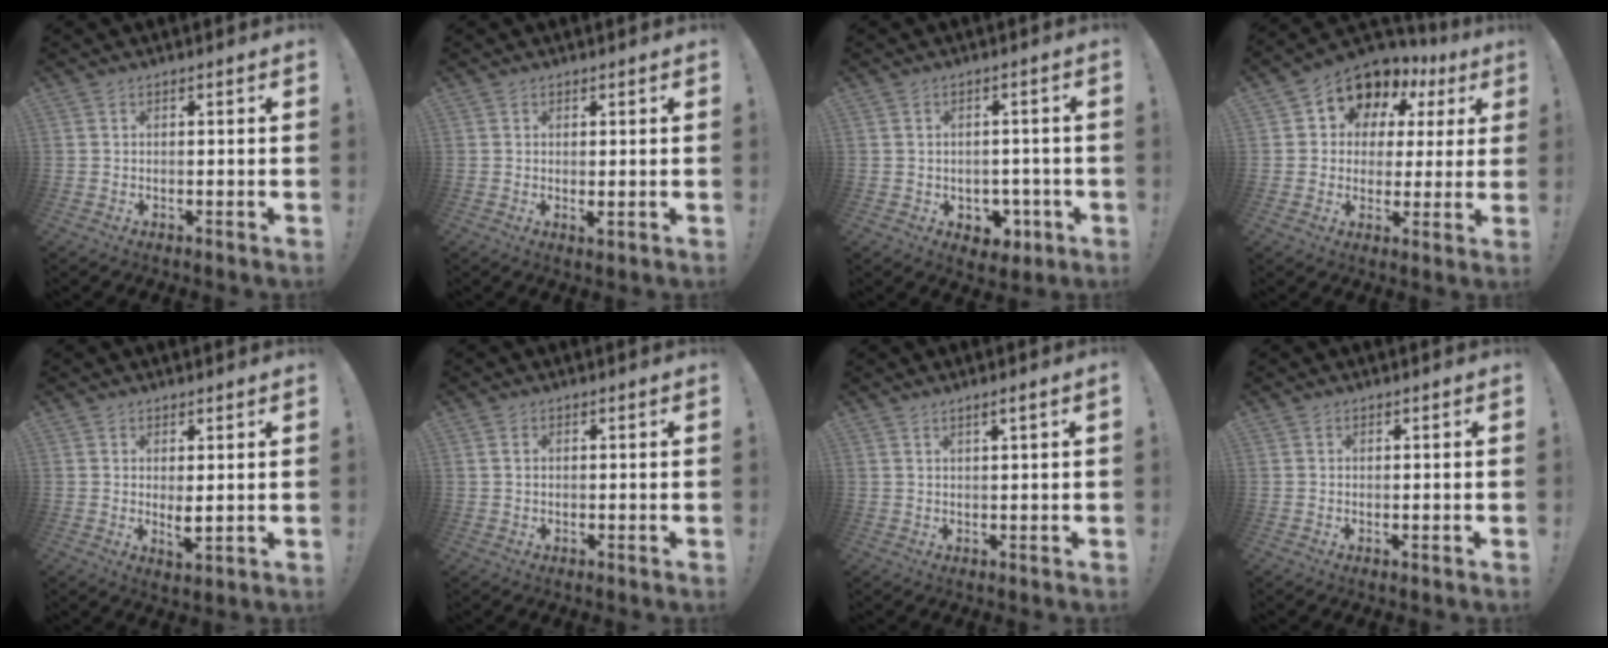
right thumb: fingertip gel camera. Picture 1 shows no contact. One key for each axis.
{"total": 1.2, "fx": 0.4, "fy": 0.5, "fz": 1.1, "tx": -0.008, "ty": -0.007, "tz": 0.008}
{"total": 5.5, "fx": -0.9, "fy": 4.9, "fz": 2.3, "tx": -0.025, "ty": 0.011, "tz": -0.007}
{"total": 9.6, "fx": 5.5, "fy": 6.9, "fz": 3.7, "tx": -0.062, "ty": -0.043, "tz": 0.099}
{"total": 3.6, "fx": 1.1, "fy": 1.3, "fz": 3.2, "tx": -0.039, "ty": -0.015, "tz": 0.020}
{"total": 1.1, "fx": 0.5, "fy": 0.8, "fz": 0.6, "tx": -0.012, "ty": 0.002, "tz": 0.008}
{"total": 2.0, "fx": 1.1, "fy": -0.2, "fz": 1.7, "tx": -0.038, "ty": 0.001, "tz": 0.020}
{"total": 0.0}